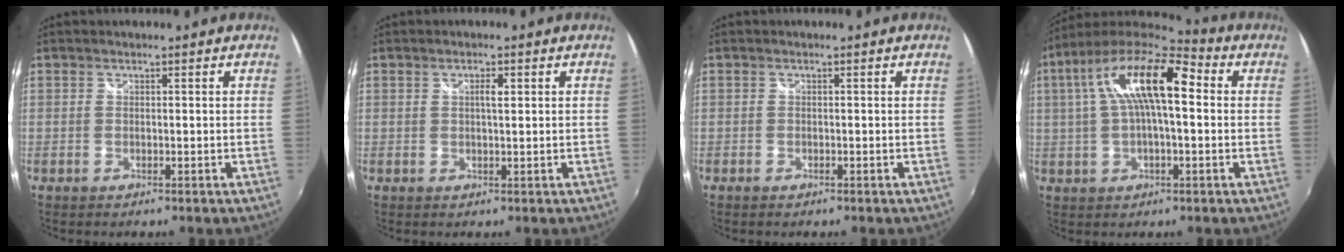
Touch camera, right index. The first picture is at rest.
{"total": 1.9, "force": [0.7, 0.4, 1.7], "torque": [-0.028, 0.007, 0.014]}
{"total": 0.5, "force": [-0.4, 0.3, 0.2], "torque": [-0.007, 0.000, -0.007]}
{"total": 17.6, "force": [3.7, 6.3, 16.0], "torque": [-0.288, 0.028, 0.050]}